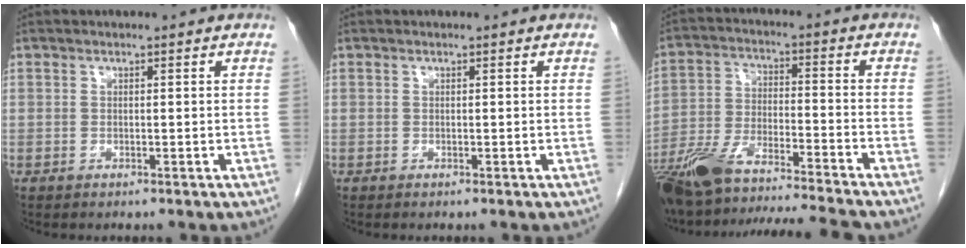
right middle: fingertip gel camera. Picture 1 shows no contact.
{"total": 0.0}
{"total": 18.2, "force": [-16.0, 0.6, 8.8], "torque": [-0.189, -0.013, -0.275]}